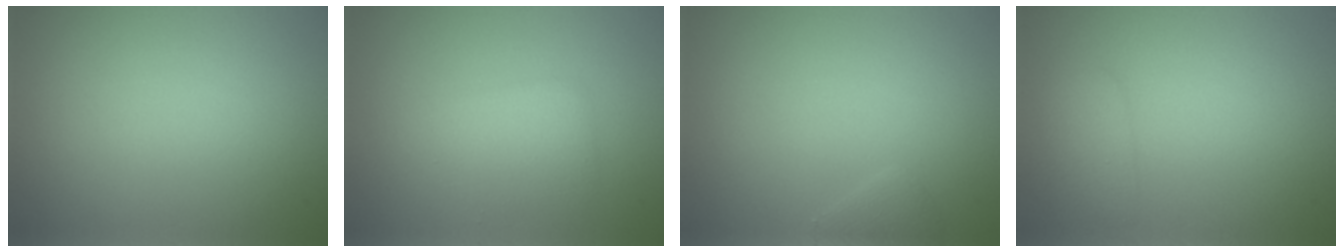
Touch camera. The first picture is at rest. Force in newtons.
{"total": 2.5, "press": 2.5, "slide": 0.1}
{"total": 0.9, "press": 0.9, "slide": 0.1}
{"total": 1.5, "press": 1.5, "slide": 0.1}